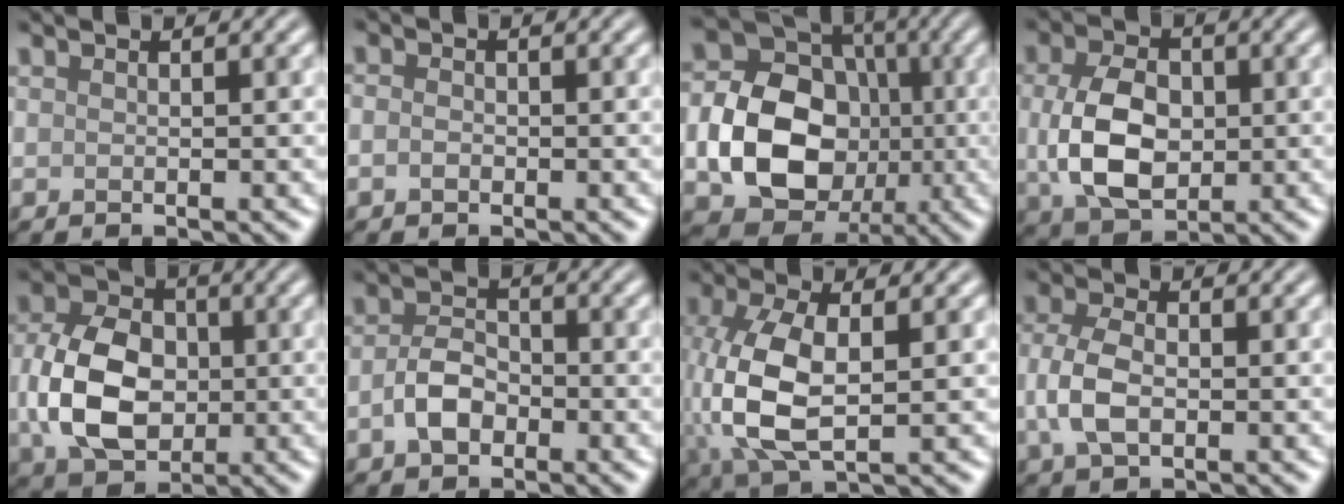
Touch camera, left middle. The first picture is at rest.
{"total": 1.0, "force": [-0.4, 0.8, 0.5], "torque": [-0.009, 0.001, -0.012]}
{"total": 10.3, "force": [-1.9, 8.1, 6.1], "torque": [-0.112, 0.000, -0.041]}
{"total": 7.0, "force": [-0.1, 4.8, 5.2], "torque": [-0.114, -0.001, -0.001]}
{"total": 8.4, "force": [-0.7, 6.0, 5.8], "torque": [-0.127, 0.002, -0.020]}
{"total": 3.3, "force": [-1.2, 2.2, 2.2], "torque": [-0.042, 0.005, -0.027]}
{"total": 8.2, "force": [0.0, 4.3, 6.9], "torque": [-0.169, -0.002, 0.005]}
{"total": 4.1, "force": [-0.7, 2.5, 3.1], "torque": [-0.071, 0.002, -0.020]}